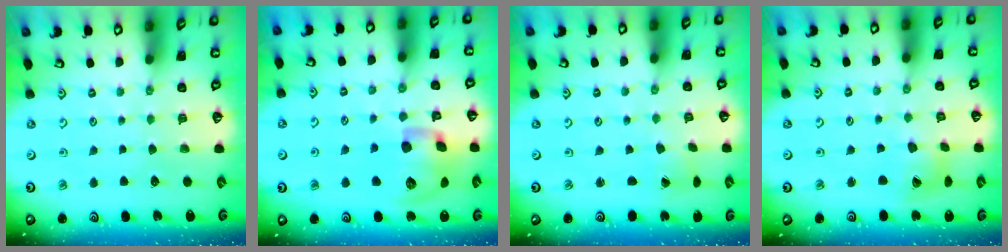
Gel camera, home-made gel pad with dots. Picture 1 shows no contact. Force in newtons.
{"total": 16.7, "press": 16.6, "slide": 2.4}
{"total": 1.4, "press": 1.4, "slide": 0.1}
{"total": 11.0, "press": 10.9, "slide": 1.4}